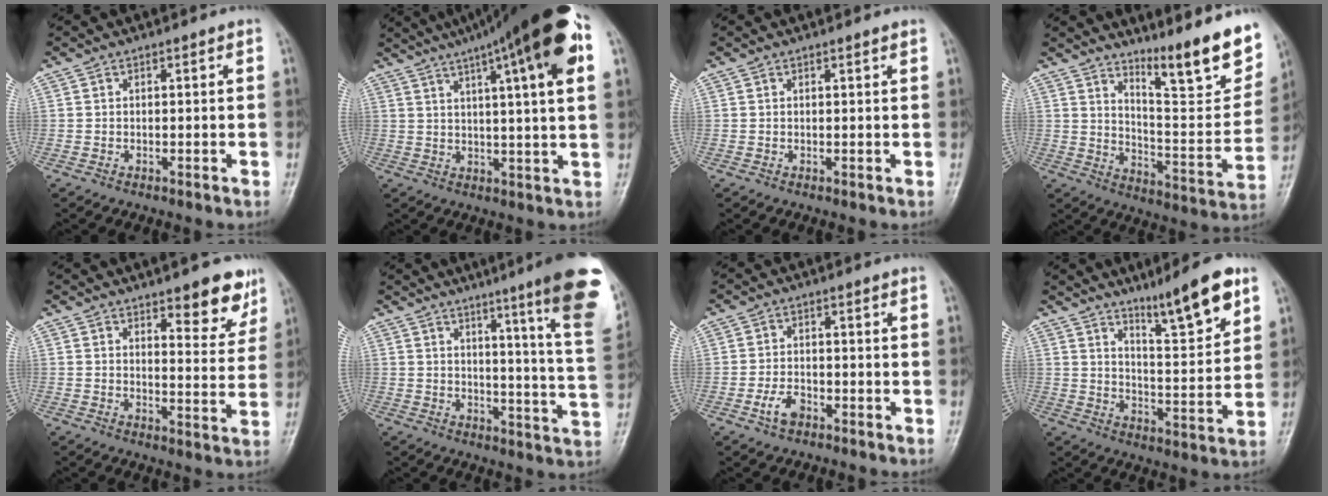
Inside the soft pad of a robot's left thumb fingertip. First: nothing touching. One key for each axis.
{"total": 20.9, "fx": 10.5, "fy": 2.9, "fz": 17.8, "tx": -0.266, "ty": 0.006, "tz": 0.144}
{"total": 0.8, "fx": 0.7, "fy": 0.0, "fz": 0.4, "tx": -0.006, "ty": -0.001, "tz": 0.010}
{"total": 17.7, "fx": 12.3, "fy": 3.6, "fz": 12.3, "tx": -0.132, "ty": -0.086, "tz": 0.196}
{"total": 8.7, "fx": 6.0, "fy": 3.2, "fz": 5.5, "tx": -0.037, "ty": -0.038, "tz": 0.079}
{"total": 19.3, "fx": 11.4, "fy": 0.6, "fz": 15.6, "tx": -0.180, "ty": -0.069, "tz": 0.134}
{"total": 3.6, "fx": -1.9, "fy": 2.1, "fz": 2.2, "tx": -0.042, "ty": 0.012, "tz": -0.035}
{"total": 12.0, "fx": 8.1, "fy": 1.9, "fz": 8.6, "tx": -0.121, "ty": -0.055, "tz": 0.135}